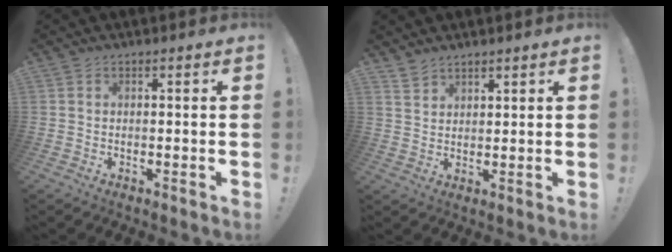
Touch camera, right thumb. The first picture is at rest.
{"total": 3.5, "force": [3.1, 1.4, 0.6], "torque": [-0.010, -0.019, 0.059]}